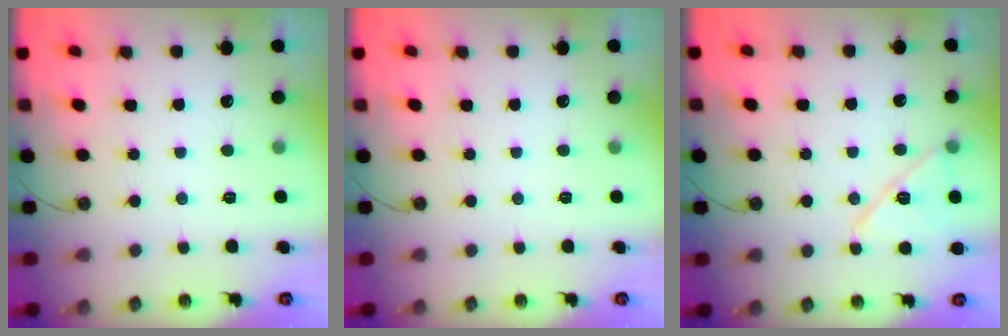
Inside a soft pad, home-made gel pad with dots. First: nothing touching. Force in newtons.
{"total": 0.0}
{"total": 12.3, "press": 12.2, "slide": 1.6}